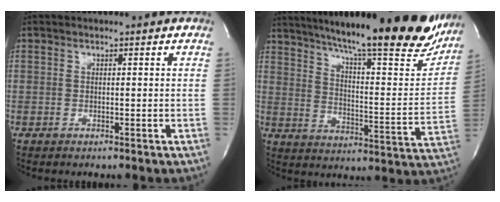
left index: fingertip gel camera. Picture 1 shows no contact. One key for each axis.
{"total": 28.5, "fx": 23.5, "fy": 3.7, "fz": 15.7, "tx": -0.238, "ty": -0.056, "tz": 0.308}